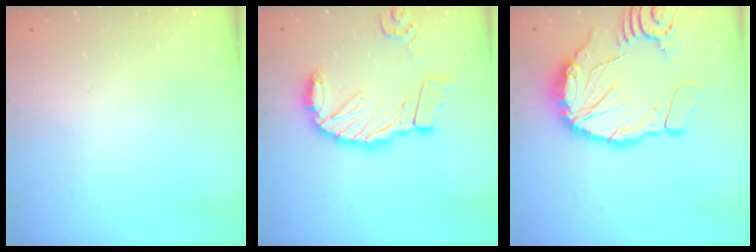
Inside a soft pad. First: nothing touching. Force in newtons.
{"total": 15.7, "press": 15.6, "slide": 1.7}
{"total": 18.0, "press": 17.9, "slide": 2.3}